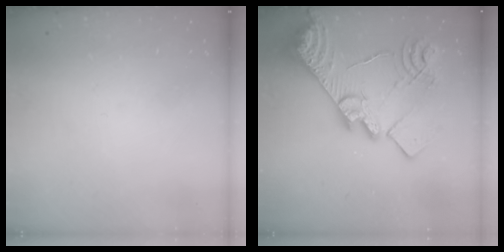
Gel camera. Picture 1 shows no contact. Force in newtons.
{"total": 31.6, "press": 31.4, "slide": 3.6}